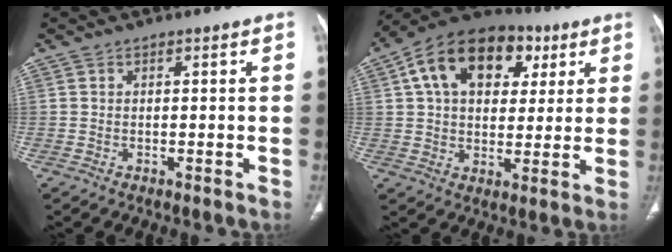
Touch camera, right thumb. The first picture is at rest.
{"total": 19.5, "force": [6.9, 13.0, 12.8], "torque": [-0.179, 0.017, 0.102]}